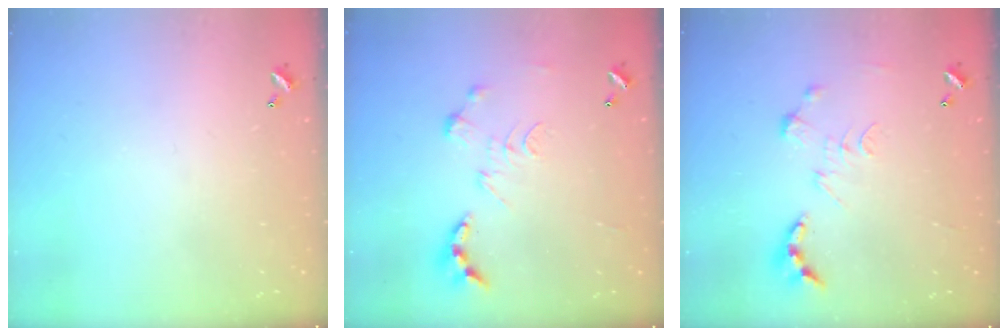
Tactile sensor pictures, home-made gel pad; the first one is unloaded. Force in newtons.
{"total": 0.0}
{"total": 0.0}